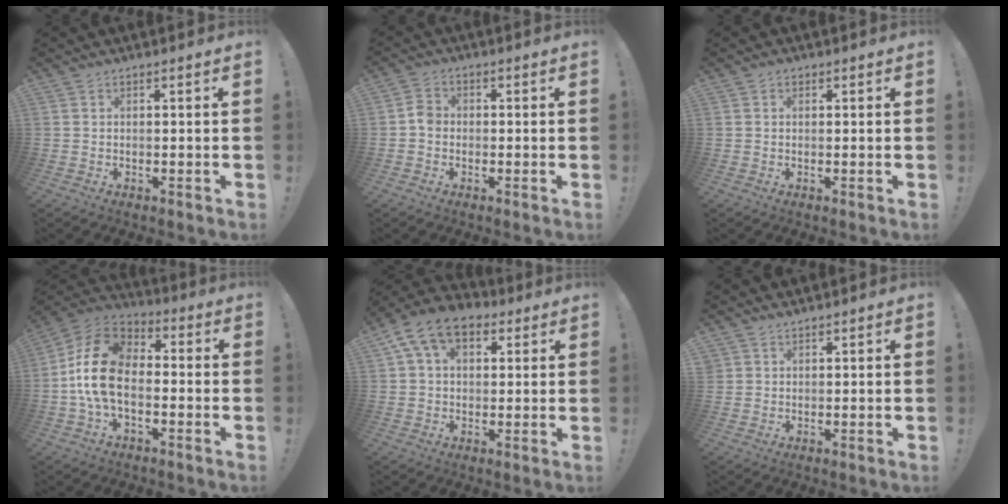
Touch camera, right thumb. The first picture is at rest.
{"total": 3.7, "force": [-1.1, 2.9, 2.0], "torque": [-0.034, 0.015, -0.017]}
{"total": 0.8, "force": [0.3, 0.7, 0.2], "torque": [0.000, 0.001, 0.005]}
{"total": 16.2, "force": [-1.7, 10.6, 12.2], "torque": [-0.235, 0.030, -0.021]}
{"total": 12.0, "force": [5.0, 7.9, 7.6], "torque": [-0.127, -0.005, 0.098]}
{"total": 2.3, "force": [2.0, 1.1, -0.1], "torque": [0.006, -0.012, 0.039]}